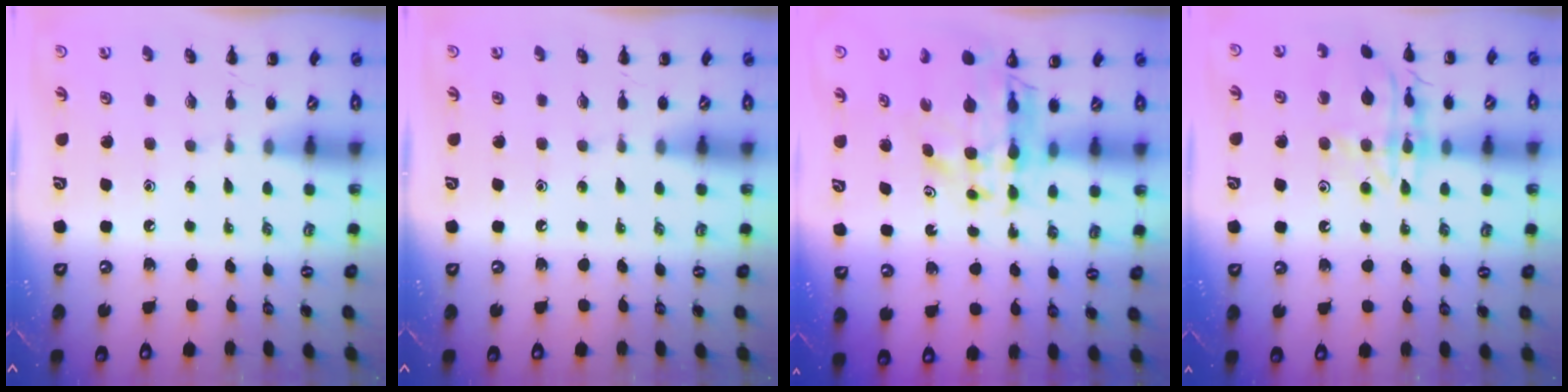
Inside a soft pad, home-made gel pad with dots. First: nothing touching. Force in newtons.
{"total": 0.0}
{"total": 8.9, "press": 8.3, "slide": 3.3}
{"total": 14.3, "press": 14.2, "slide": 1.3}